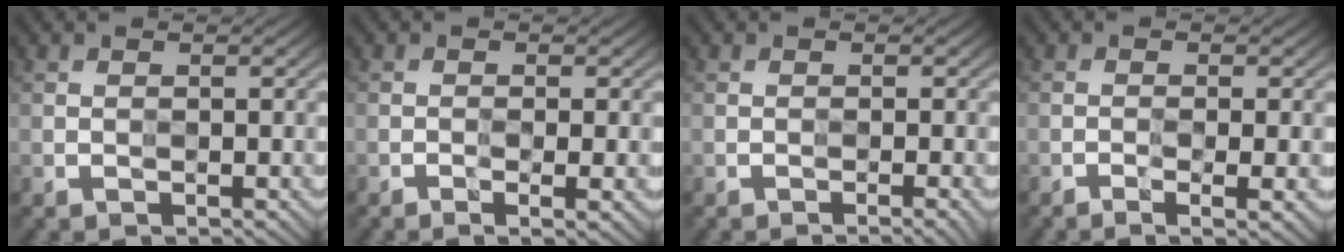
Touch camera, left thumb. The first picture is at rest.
{"total": 2.6, "force": [-0.8, 0.4, 2.4], "torque": [-0.046, -0.004, -0.014]}
{"total": 1.3, "force": [-0.7, 0.2, 1.1], "torque": [-0.011, 0.002, -0.012]}
{"total": 3.0, "force": [-1.1, 0.5, 2.7], "torque": [-0.053, -0.004, -0.019]}